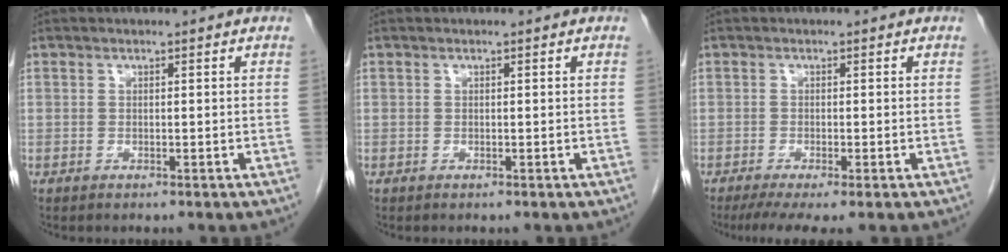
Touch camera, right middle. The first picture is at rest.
{"total": 0.0}
{"total": 5.2, "force": [-3.6, 0.5, 3.7], "torque": [-0.056, -0.015, -0.059]}